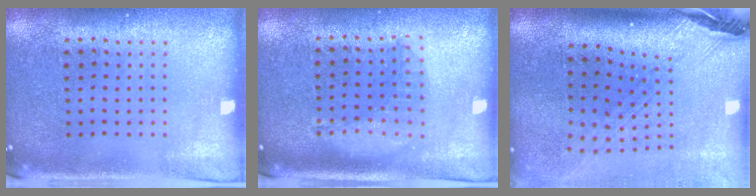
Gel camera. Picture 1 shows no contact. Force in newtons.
{"total": 1.2, "press": 1.2, "slide": 0.3}
{"total": 3.0, "press": 2.1, "slide": 2.1}